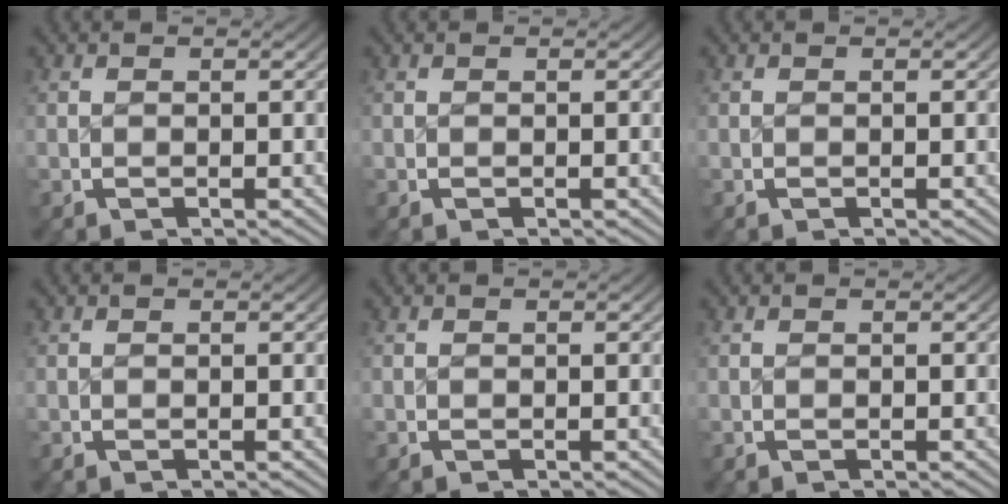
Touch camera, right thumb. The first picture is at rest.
{"total": 0.0}
{"total": 0.0}
{"total": 0.0}
{"total": 0.0}
{"total": 0.0}